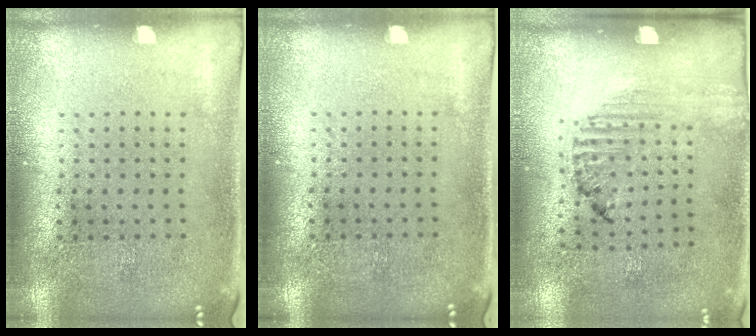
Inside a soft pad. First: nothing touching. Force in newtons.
{"total": 0.0}
{"total": 1.3, "press": 1.1, "slide": 0.6}